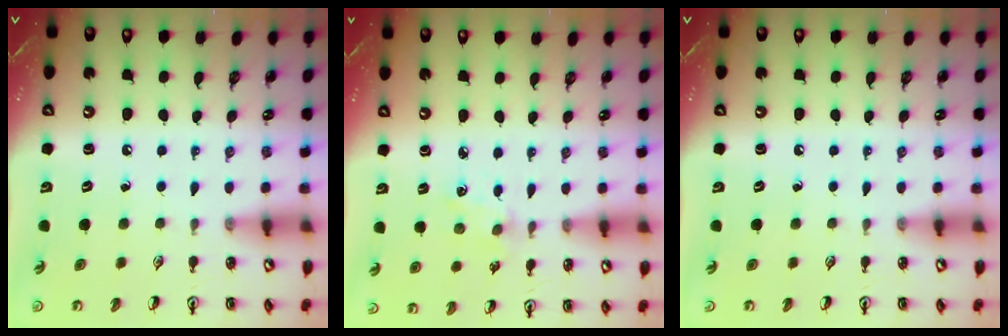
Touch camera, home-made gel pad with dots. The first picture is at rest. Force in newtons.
{"total": 2.9, "press": 2.8, "slide": 0.5}
{"total": 0.0}